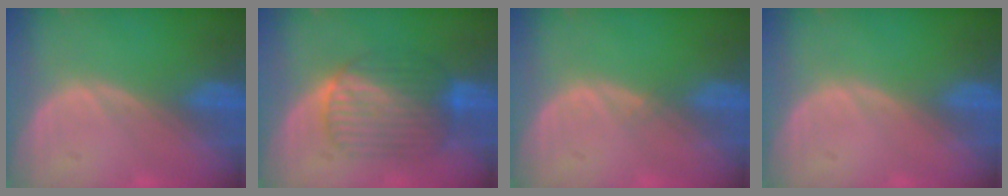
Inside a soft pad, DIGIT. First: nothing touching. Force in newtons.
{"total": 7.9, "press": 7.9, "slide": 0.2}
{"total": 0.5, "press": 0.5, "slide": 0.1}
{"total": 0.0}